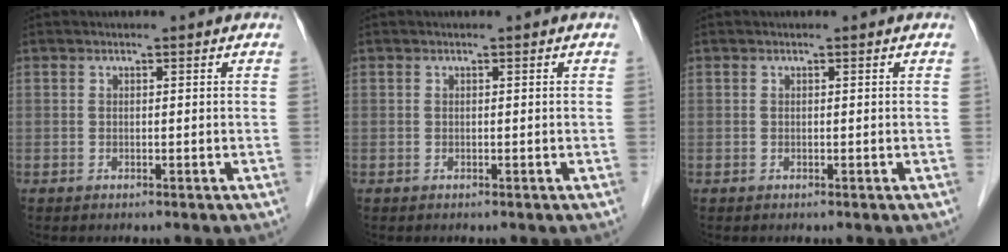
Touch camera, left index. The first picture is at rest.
{"total": 0.0}
{"total": 0.0}